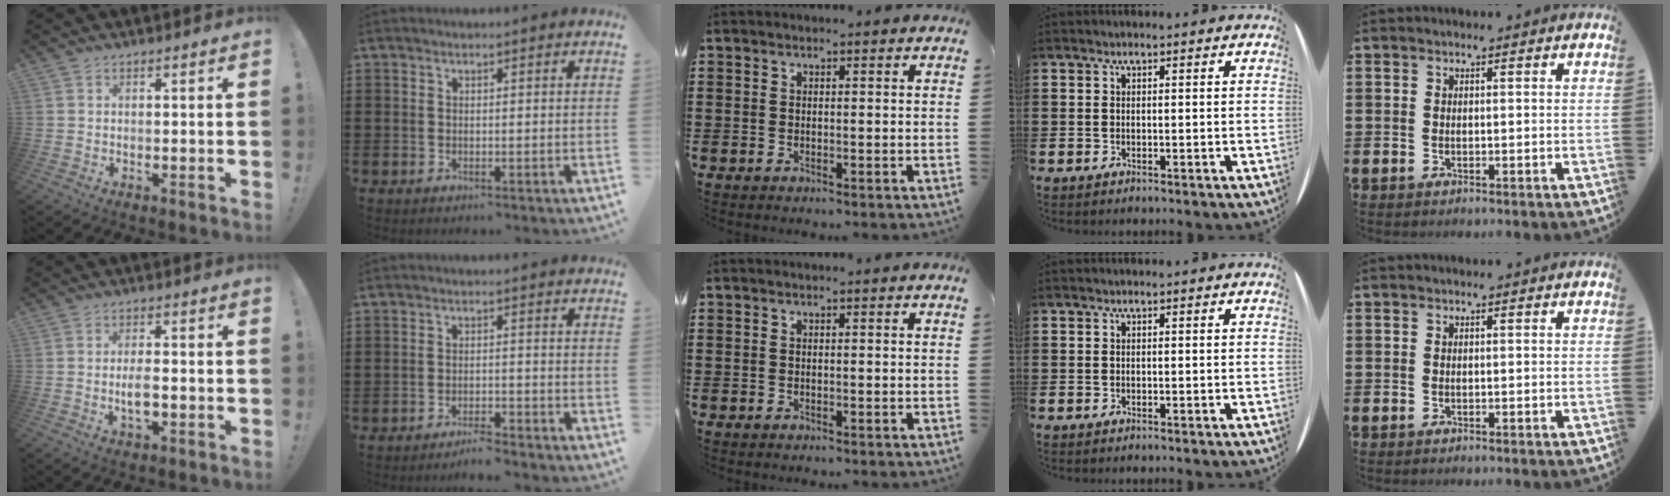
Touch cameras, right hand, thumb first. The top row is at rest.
{"thumb": {"total": 5.4, "force": [-1.3, 2.2, 4.7], "torque": [-0.086, 0.001, -0.025]}, "index": {"total": 2.5, "force": [-2.4, -0.1, 0.5], "torque": [-0.014, 0.001, -0.050]}}